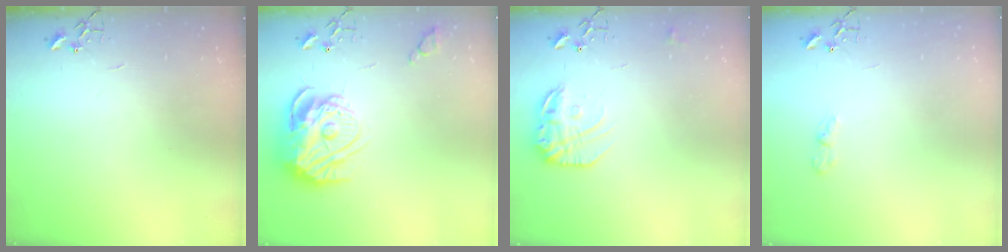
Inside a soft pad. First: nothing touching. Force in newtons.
{"total": 16.3, "press": 16.2, "slide": 1.6}
{"total": 13.6, "press": 13.6, "slide": 0.7}
{"total": 3.3, "press": 3.3, "slide": 0.5}